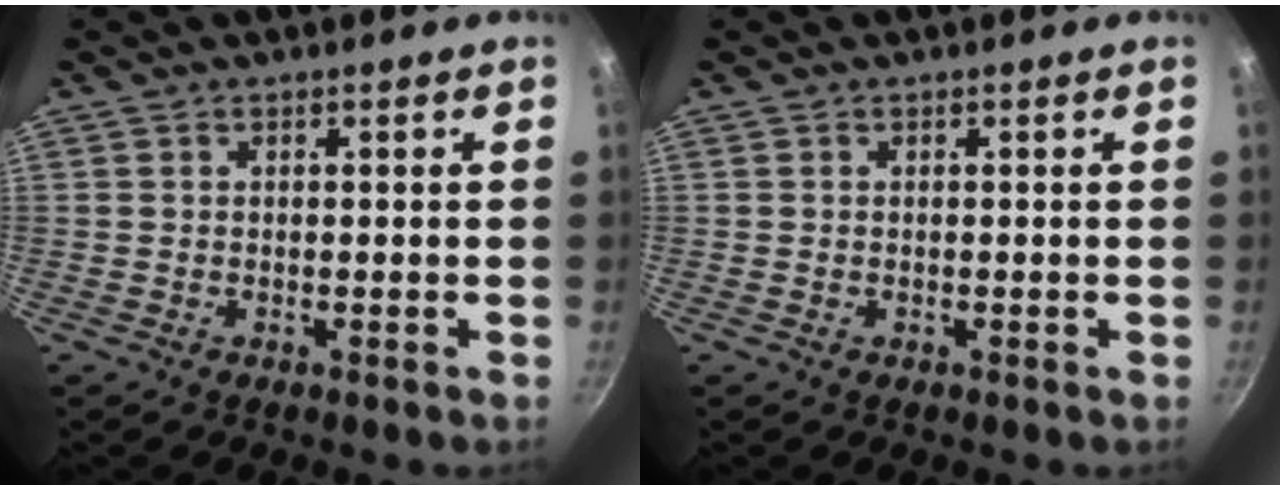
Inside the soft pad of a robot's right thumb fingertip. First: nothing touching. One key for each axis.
{"total": 0.0}